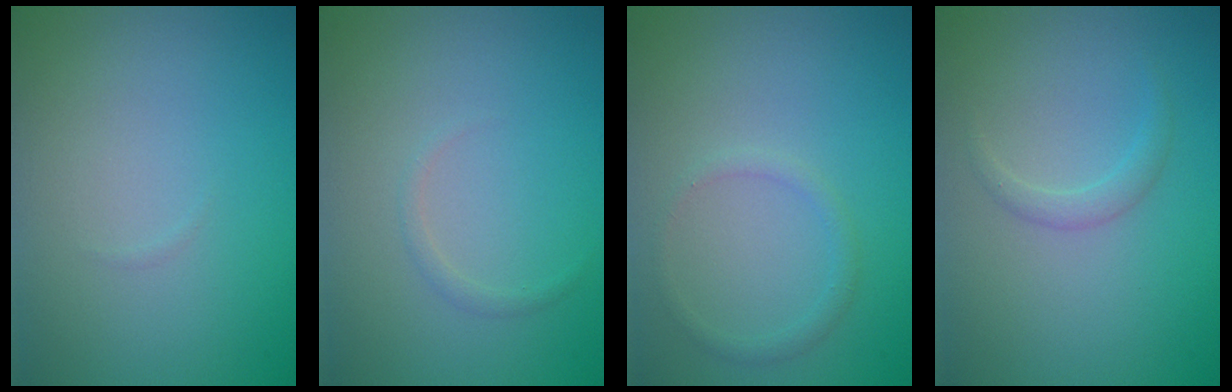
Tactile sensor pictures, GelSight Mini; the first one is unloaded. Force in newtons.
{"total": 0.7, "press": 0.7, "slide": 0.1}
{"total": 1.1, "press": 1.1, "slide": 0.1}
{"total": 1.2, "press": 1.2, "slide": 0.1}